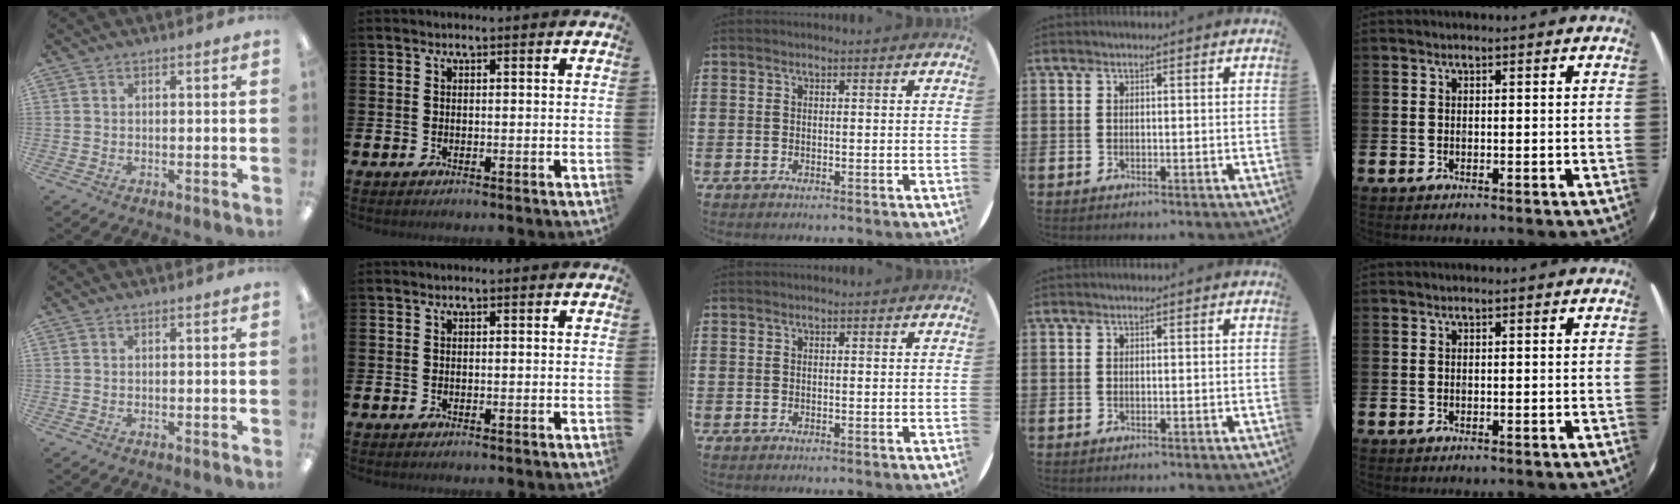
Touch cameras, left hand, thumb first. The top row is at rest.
{}